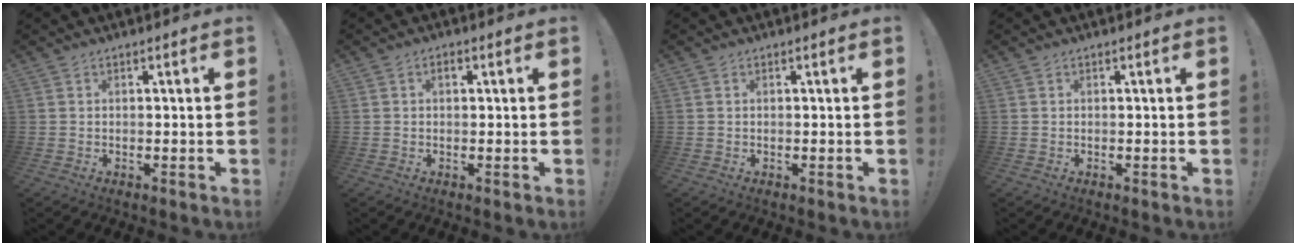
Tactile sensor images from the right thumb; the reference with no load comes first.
{"total": 1.5, "force": [0.4, 0.9, 1.2], "torque": [-0.024, 0.005, 0.004]}
{"total": 0.0}
{"total": 0.0}